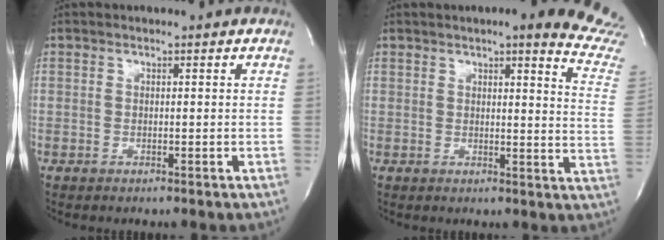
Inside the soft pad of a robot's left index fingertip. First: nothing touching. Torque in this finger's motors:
{"motor_torque": [-0.52, -0.53, 0.39, 0.06]}